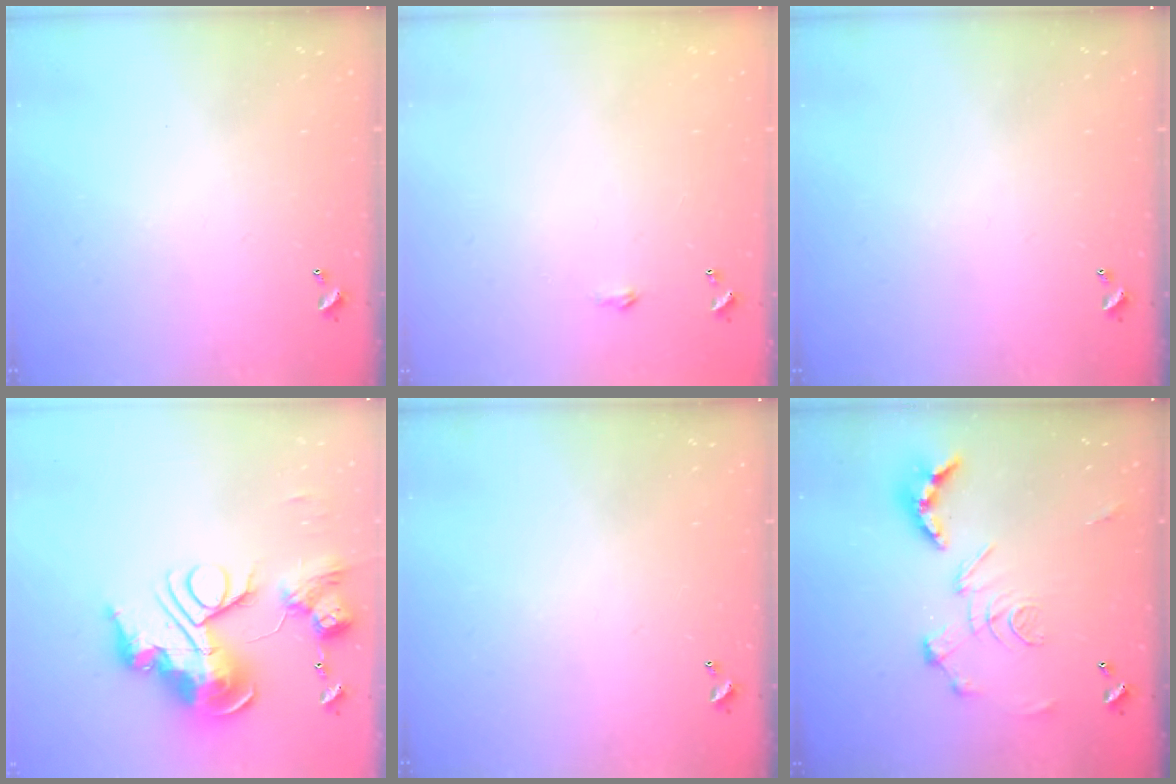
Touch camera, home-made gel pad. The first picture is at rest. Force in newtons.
{"total": 1.8, "press": 1.8, "slide": 0.3}
{"total": 0.0}
{"total": 0.7, "press": 0.7, "slide": 0.0}
{"total": 0.0}
{"total": 2.9, "press": 2.3, "slide": 1.7}